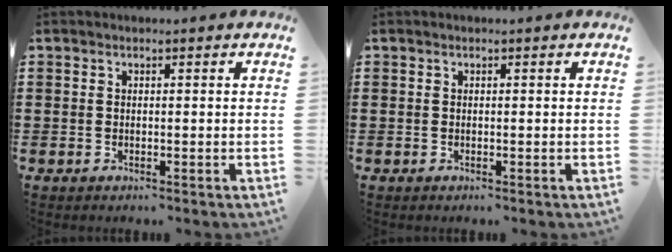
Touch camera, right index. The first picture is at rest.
{"total": 0.0}